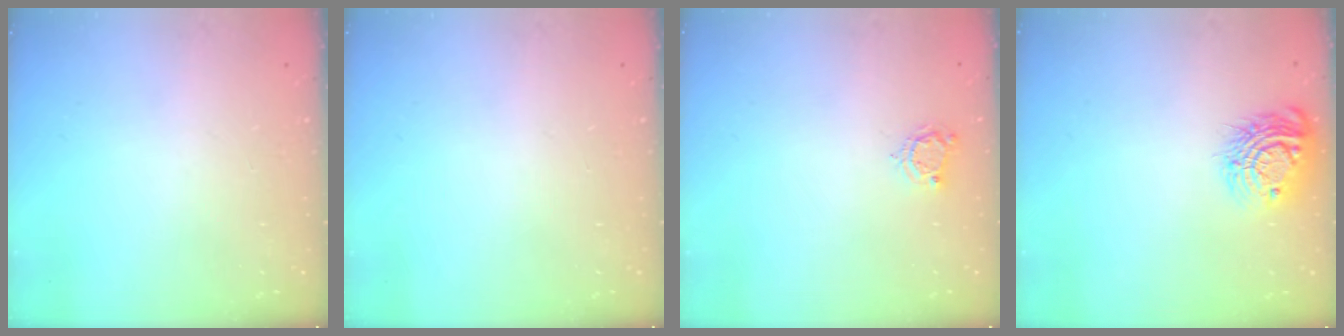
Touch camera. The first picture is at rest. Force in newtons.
{"total": 0.0}
{"total": 5.4, "press": 5.4, "slide": 0.3}
{"total": 12.3, "press": 12.3, "slide": 0.7}